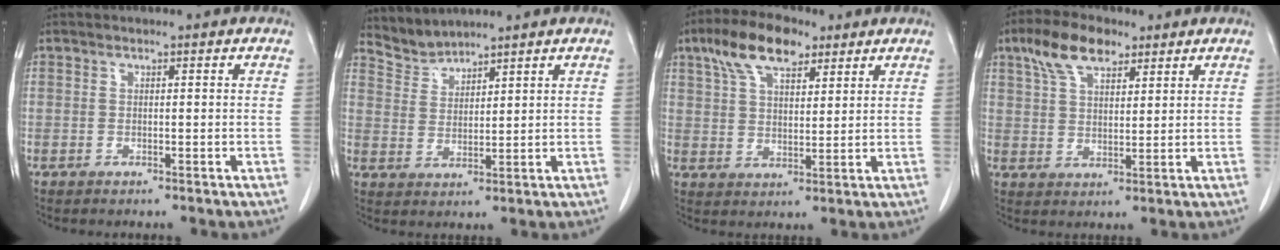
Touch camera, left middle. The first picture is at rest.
{"total": 3.8, "force": [3.7, -0.1, -0.8], "torque": [0.012, 0.000, 0.084]}
{"total": 10.1, "force": [6.3, 4.0, 6.8], "torque": [-0.132, 0.023, 0.116]}
{"total": 8.1, "force": [5.2, 3.5, 5.2], "torque": [-0.104, 0.020, 0.098]}